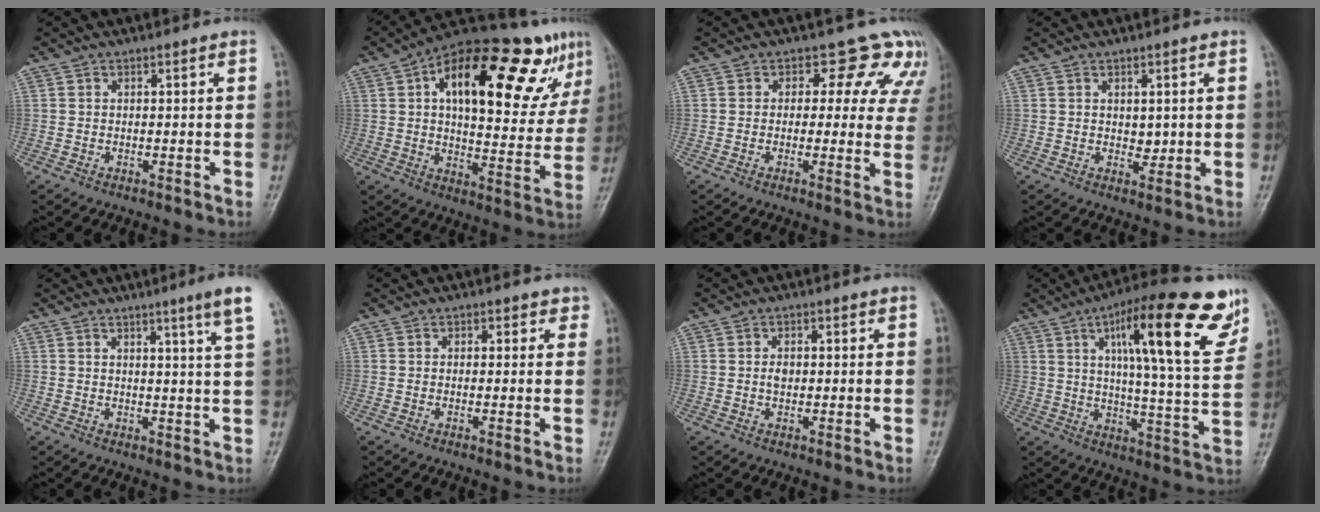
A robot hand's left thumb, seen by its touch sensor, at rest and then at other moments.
{"total": 26.7, "force": [12.0, 10.5, 21.4], "torque": [-0.278, 0.011, 0.179]}
{"total": 8.8, "force": [6.3, 5.7, 2.4], "torque": [0.026, -0.024, 0.046]}
{"total": 2.3, "force": [0.6, 1.7, 1.5], "torque": [-0.008, -0.007, 0.013]}
{"total": 6.4, "force": [3.8, -0.8, 5.1], "torque": [-0.071, -0.023, 0.049]}
{"total": 1.6, "force": [0.8, 1.2, 0.6], "torque": [0.014, 0.000, 0.002]}
{"total": 1.9, "force": [0.1, 1.4, 1.3], "torque": [-0.017, 0.001, 0.002]}
{"total": 22.3, "force": [11.0, 5.3, 18.7], "torque": [-0.242, -0.030, 0.161]}